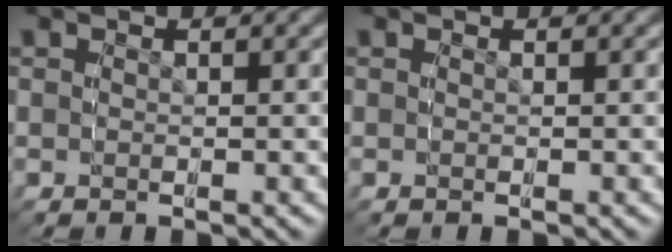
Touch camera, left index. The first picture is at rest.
{"total": 0.0}